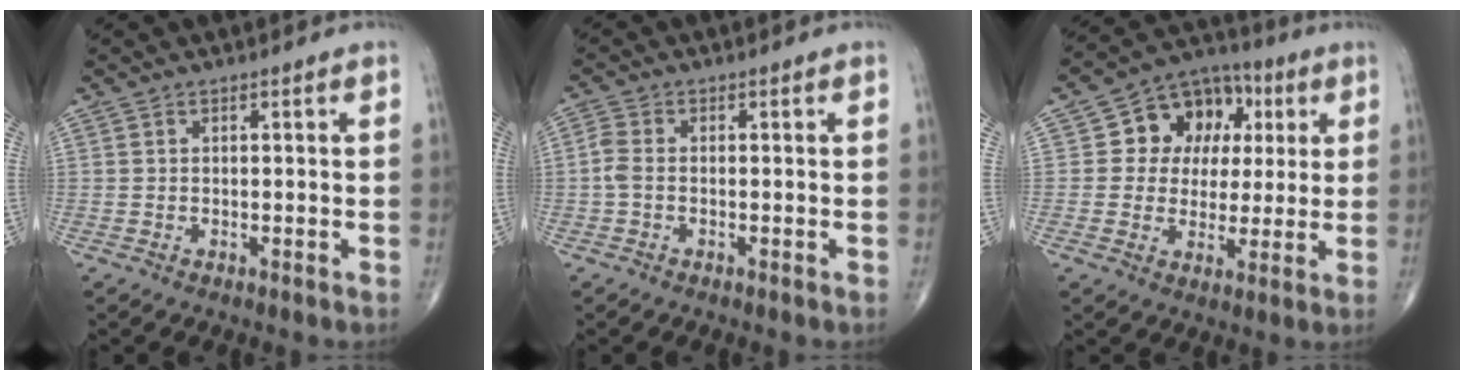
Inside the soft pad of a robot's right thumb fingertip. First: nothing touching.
{"total": 2.5, "force": [-0.5, 1.4, 2.0], "torque": [-0.052, 0.004, -0.017]}
{"total": 13.1, "force": [3.0, 10.4, 7.3], "torque": [-0.055, 0.012, 0.043]}